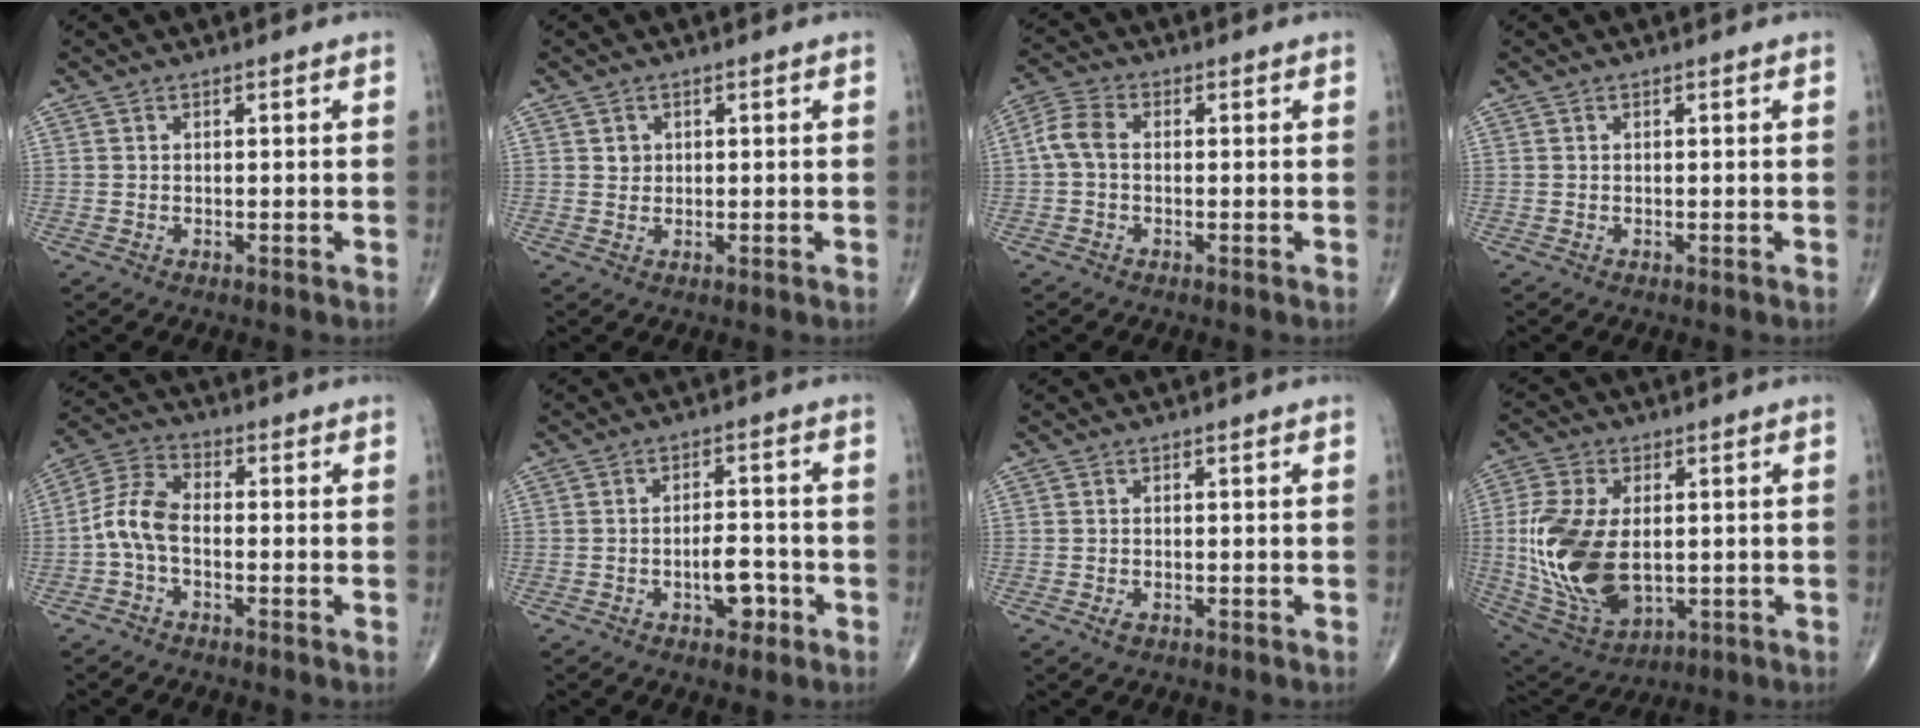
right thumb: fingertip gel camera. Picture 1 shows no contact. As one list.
[{"total": 1.5, "force": [0.5, 1.3, 0.4], "torque": [0.001, -0.001, 0.007]}, {"total": 4.8, "force": [-0.1, 3.2, 3.6], "torque": [-0.077, 0.014, -0.012]}, {"total": 0.0}, {"total": 7.2, "force": [-1.7, 3.9, 5.8], "torque": [-0.123, 0.028, -0.045]}, {"total": 5.6, "force": [-2.3, 2.9, 4.2], "torque": [-0.048, 0.020, -0.034]}, {"total": 1.3, "force": [-0.6, 0.7, 0.8], "torque": [-0.019, 0.002, -0.010]}, {"total": 18.8, "force": [-0.4, 11.1, 15.2], "torque": [-0.314, -0.013, 0.011]}]